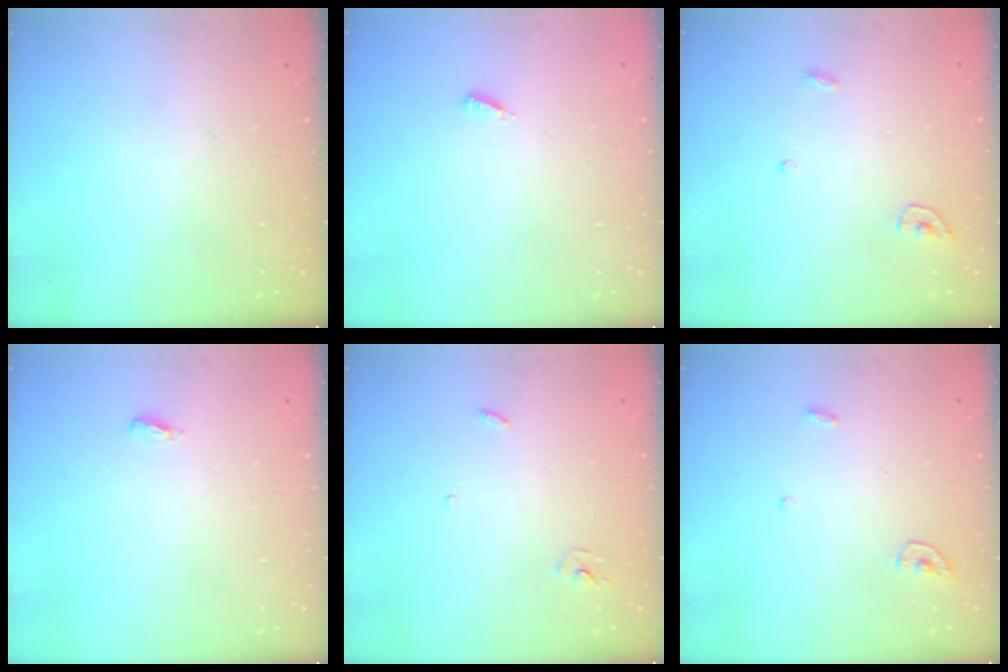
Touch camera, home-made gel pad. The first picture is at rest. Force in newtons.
{"total": 3.2, "press": 3.2, "slide": 0.5}
{"total": 3.5, "press": 3.5, "slide": 0.3}
{"total": 3.7, "press": 3.6, "slide": 1.0}
{"total": 2.9, "press": 2.9, "slide": 0.2}
{"total": 3.6, "press": 3.5, "slide": 0.4}